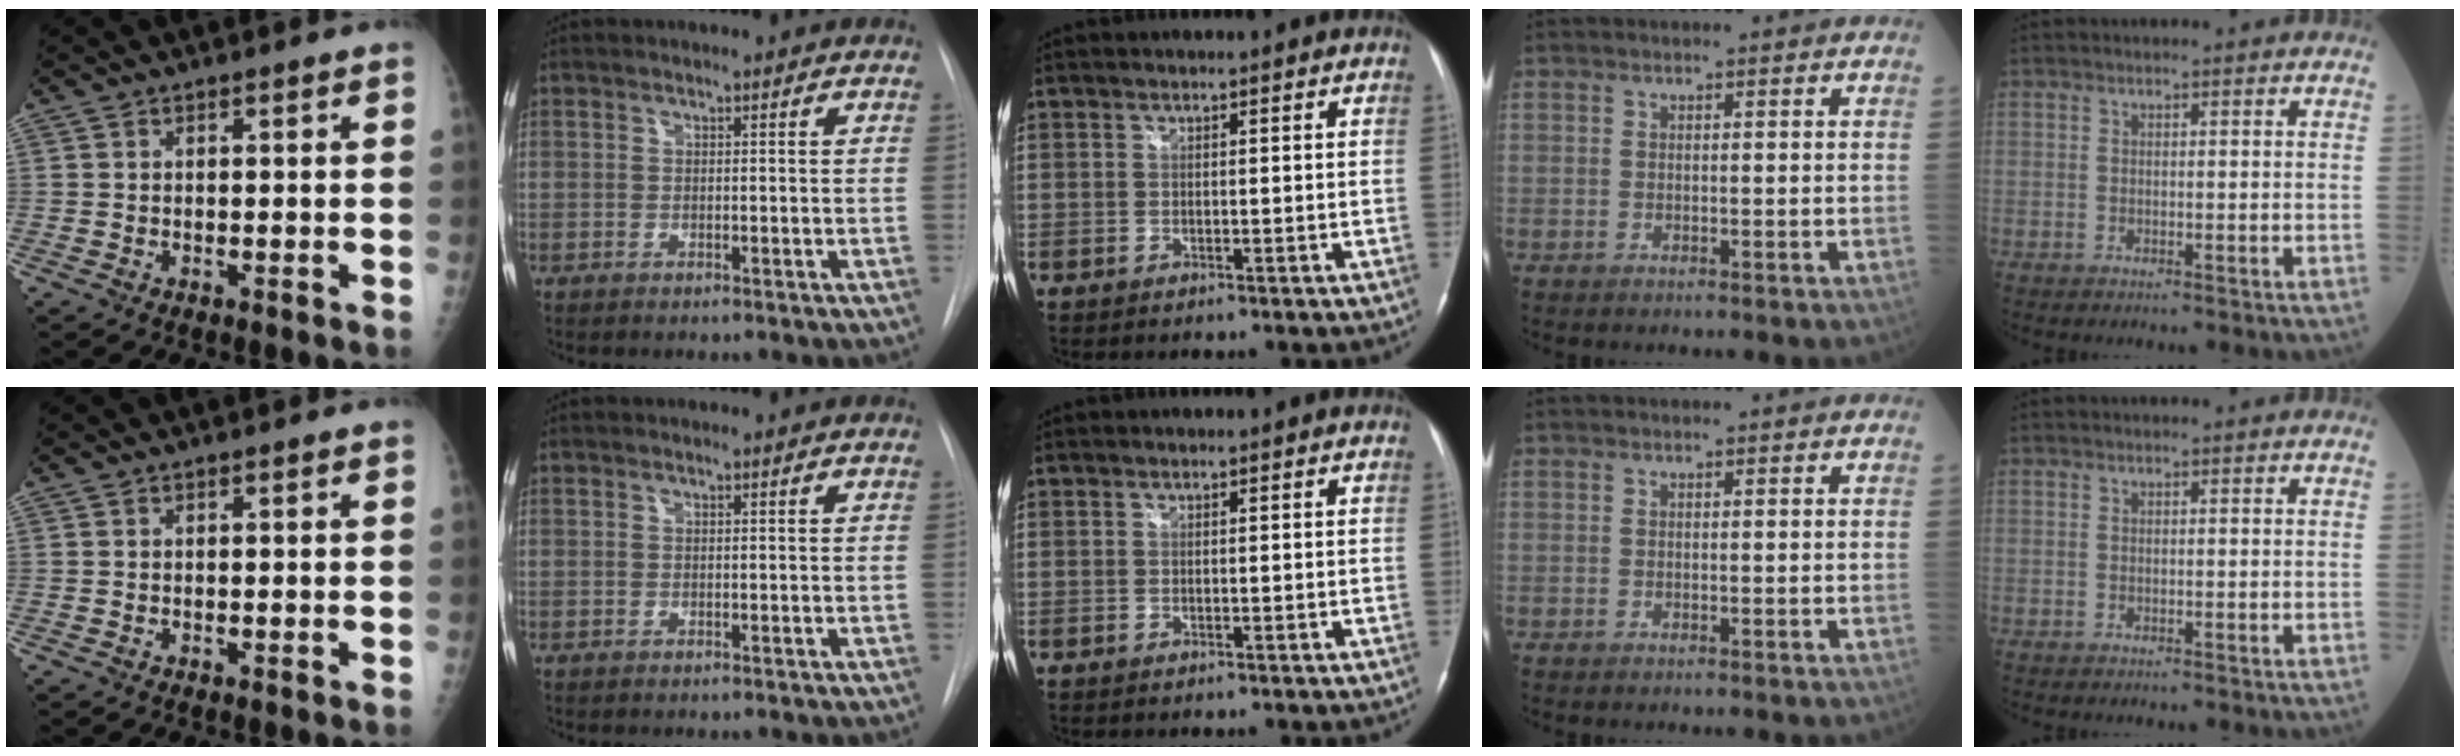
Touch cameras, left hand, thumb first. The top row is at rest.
{}